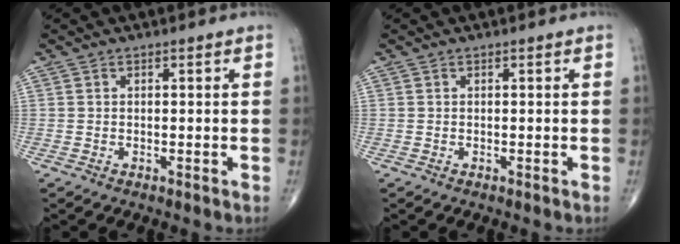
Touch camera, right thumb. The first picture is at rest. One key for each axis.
{"total": 0.0}